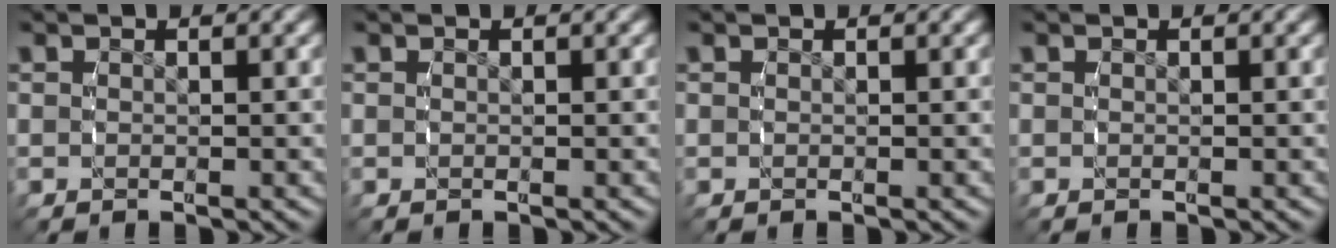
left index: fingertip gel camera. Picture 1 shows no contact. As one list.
[{"total": 0.0}, {"total": 0.0}, {"total": 0.0}]